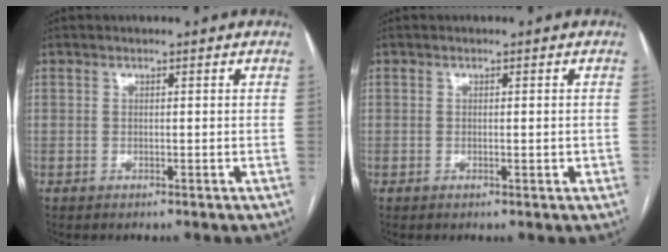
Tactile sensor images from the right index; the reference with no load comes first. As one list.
[{"total": 1.1, "force": [-0.2, 0.4, 1.0], "torque": [-0.015, 0.001, 0.001]}]